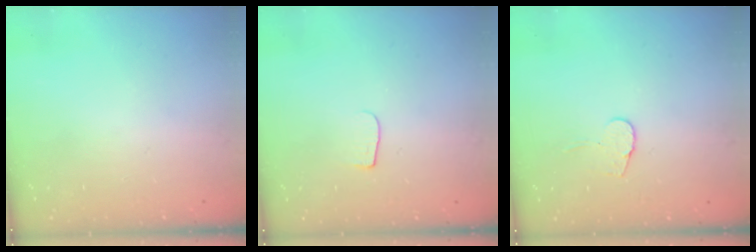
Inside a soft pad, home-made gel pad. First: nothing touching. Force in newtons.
{"total": 4.5, "press": 4.4, "slide": 0.6}
{"total": 5.6, "press": 5.6, "slide": 0.4}